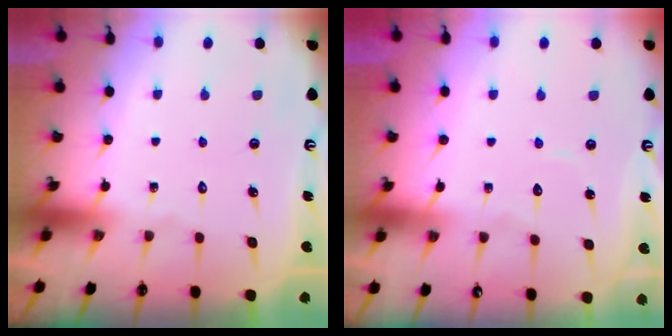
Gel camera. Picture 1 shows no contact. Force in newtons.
{"total": 4.6, "press": 4.6, "slide": 0.1}